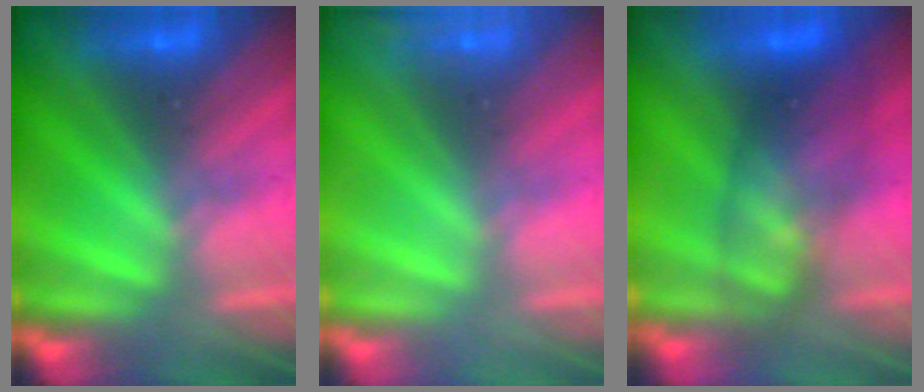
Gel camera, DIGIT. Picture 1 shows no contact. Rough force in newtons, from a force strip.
{"total": 2.3}
{"total": 5.5}